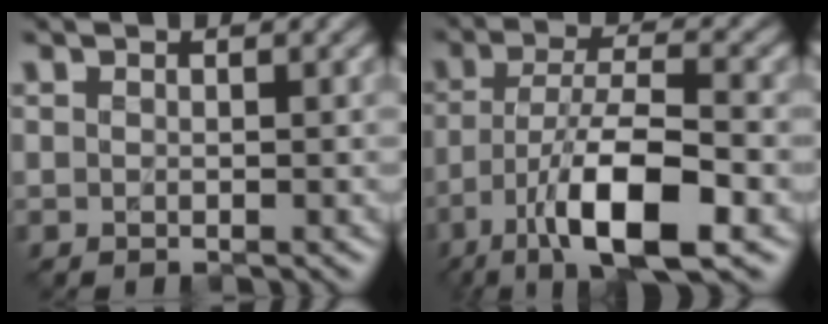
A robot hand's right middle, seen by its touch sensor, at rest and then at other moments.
{"total": 10.0, "force": [-4.5, 2.9, 8.5], "torque": [-0.151, 0.007, -0.084]}